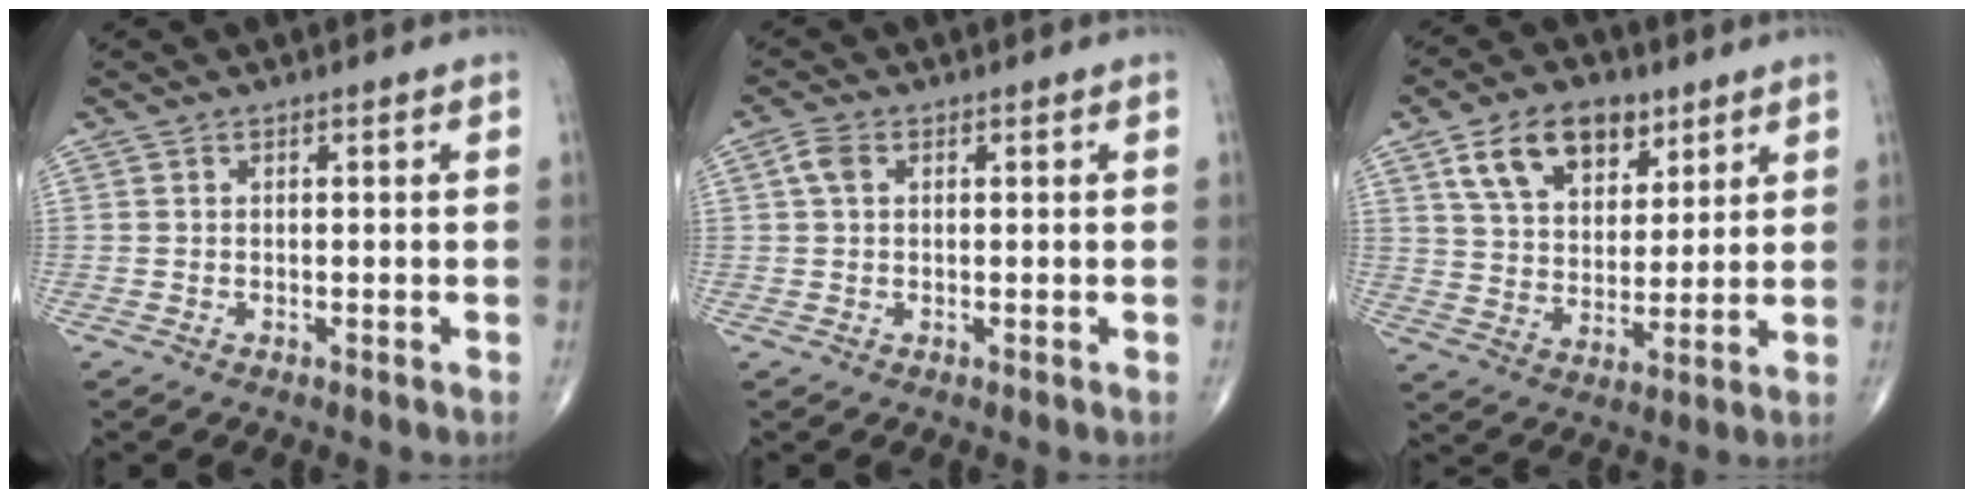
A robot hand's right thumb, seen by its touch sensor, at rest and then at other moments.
{"total": 2.6, "force": [0.7, 1.7, 1.9], "torque": [-0.042, 0.009, 0.012]}
{"total": 13.8, "force": [7.2, 8.5, 8.1], "torque": [-0.106, -0.025, 0.132]}